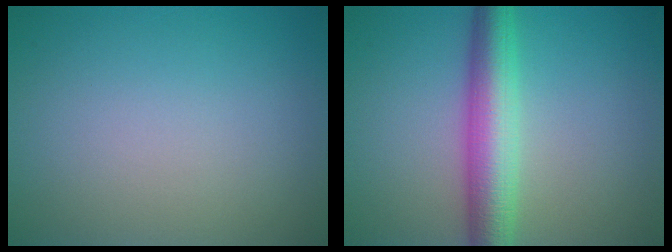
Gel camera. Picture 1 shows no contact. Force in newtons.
{"total": 6.0, "press": 6.0, "slide": 0.1}